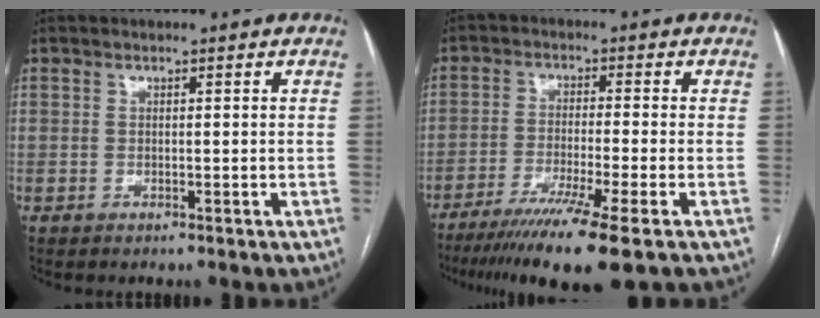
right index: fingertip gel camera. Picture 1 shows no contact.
{"total": 11.8, "force": [-7.9, -1.0, 8.7], "torque": [-0.143, -0.033, -0.126]}